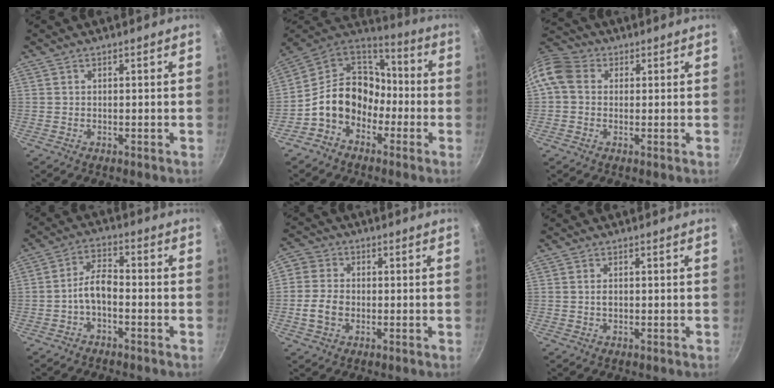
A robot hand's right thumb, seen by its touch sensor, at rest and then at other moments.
{"total": 15.8, "force": [-4.4, 12.6, 8.4], "torque": [-0.106, 0.069, -0.093]}
{"total": 9.6, "force": [1.3, 8.0, 5.2], "torque": [-0.097, 0.021, 0.007]}
{"total": 5.4, "force": [-2.1, 2.7, 4.2], "torque": [-0.075, 0.035, -0.043]}
{"total": 7.2, "force": [-1.1, 6.0, 4.0], "torque": [-0.055, 0.007, -0.033]}
{"total": 1.6, "force": [0.1, 1.1, 1.1], "torque": [-0.017, 0.003, 0.001]}